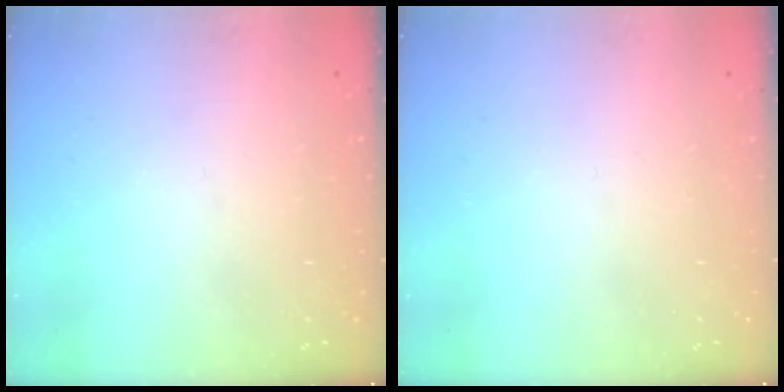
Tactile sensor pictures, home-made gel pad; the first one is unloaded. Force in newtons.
{"total": 1.7, "press": 1.6, "slide": 0.1}